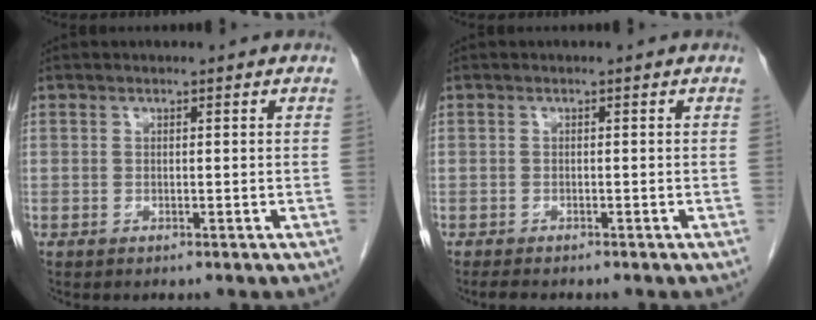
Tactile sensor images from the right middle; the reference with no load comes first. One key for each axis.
{"total": 2.3, "fx": -1.9, "fy": 0.6, "fz": 1.1, "tx": -0.019, "ty": -0.006, "tz": -0.024}